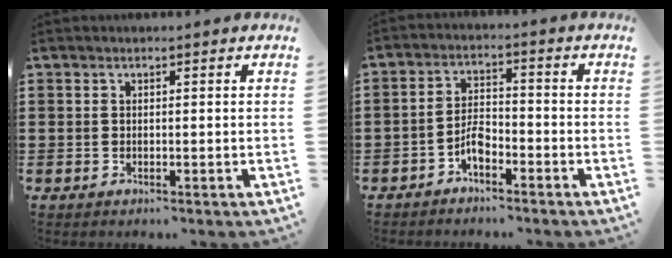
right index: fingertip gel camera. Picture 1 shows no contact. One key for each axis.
{"total": 3.7, "fx": -2.5, "fy": 1.5, "fz": 2.4, "tx": -0.057, "ty": 0.002, "tz": -0.052}